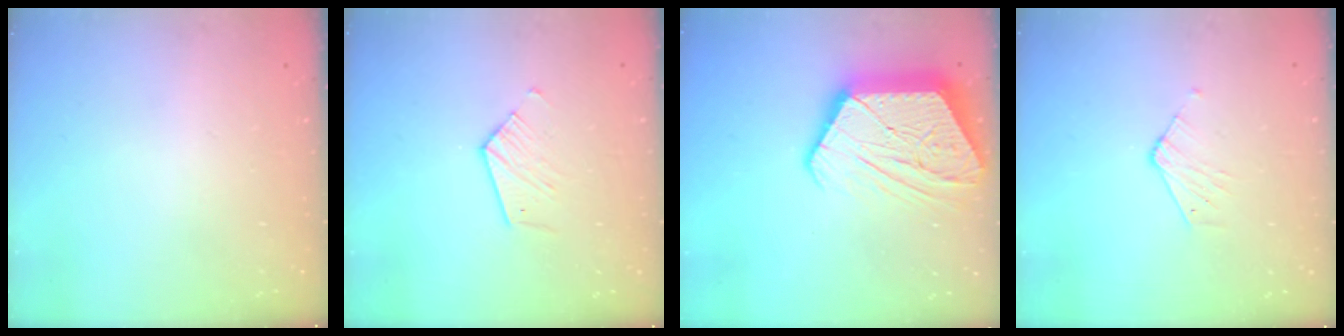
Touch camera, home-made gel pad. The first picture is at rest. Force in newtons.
{"total": 6.3, "press": 6.3, "slide": 0.2}
{"total": 20.5, "press": 20.5, "slide": 1.6}
{"total": 3.6, "press": 3.6, "slide": 0.4}